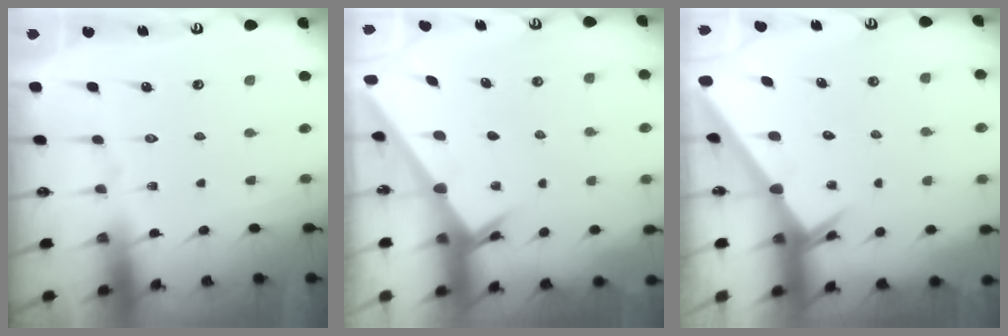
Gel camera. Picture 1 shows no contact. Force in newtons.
{"total": 2.3, "press": 2.3, "slide": 0.2}
{"total": 2.7, "press": 2.7, "slide": 0.3}